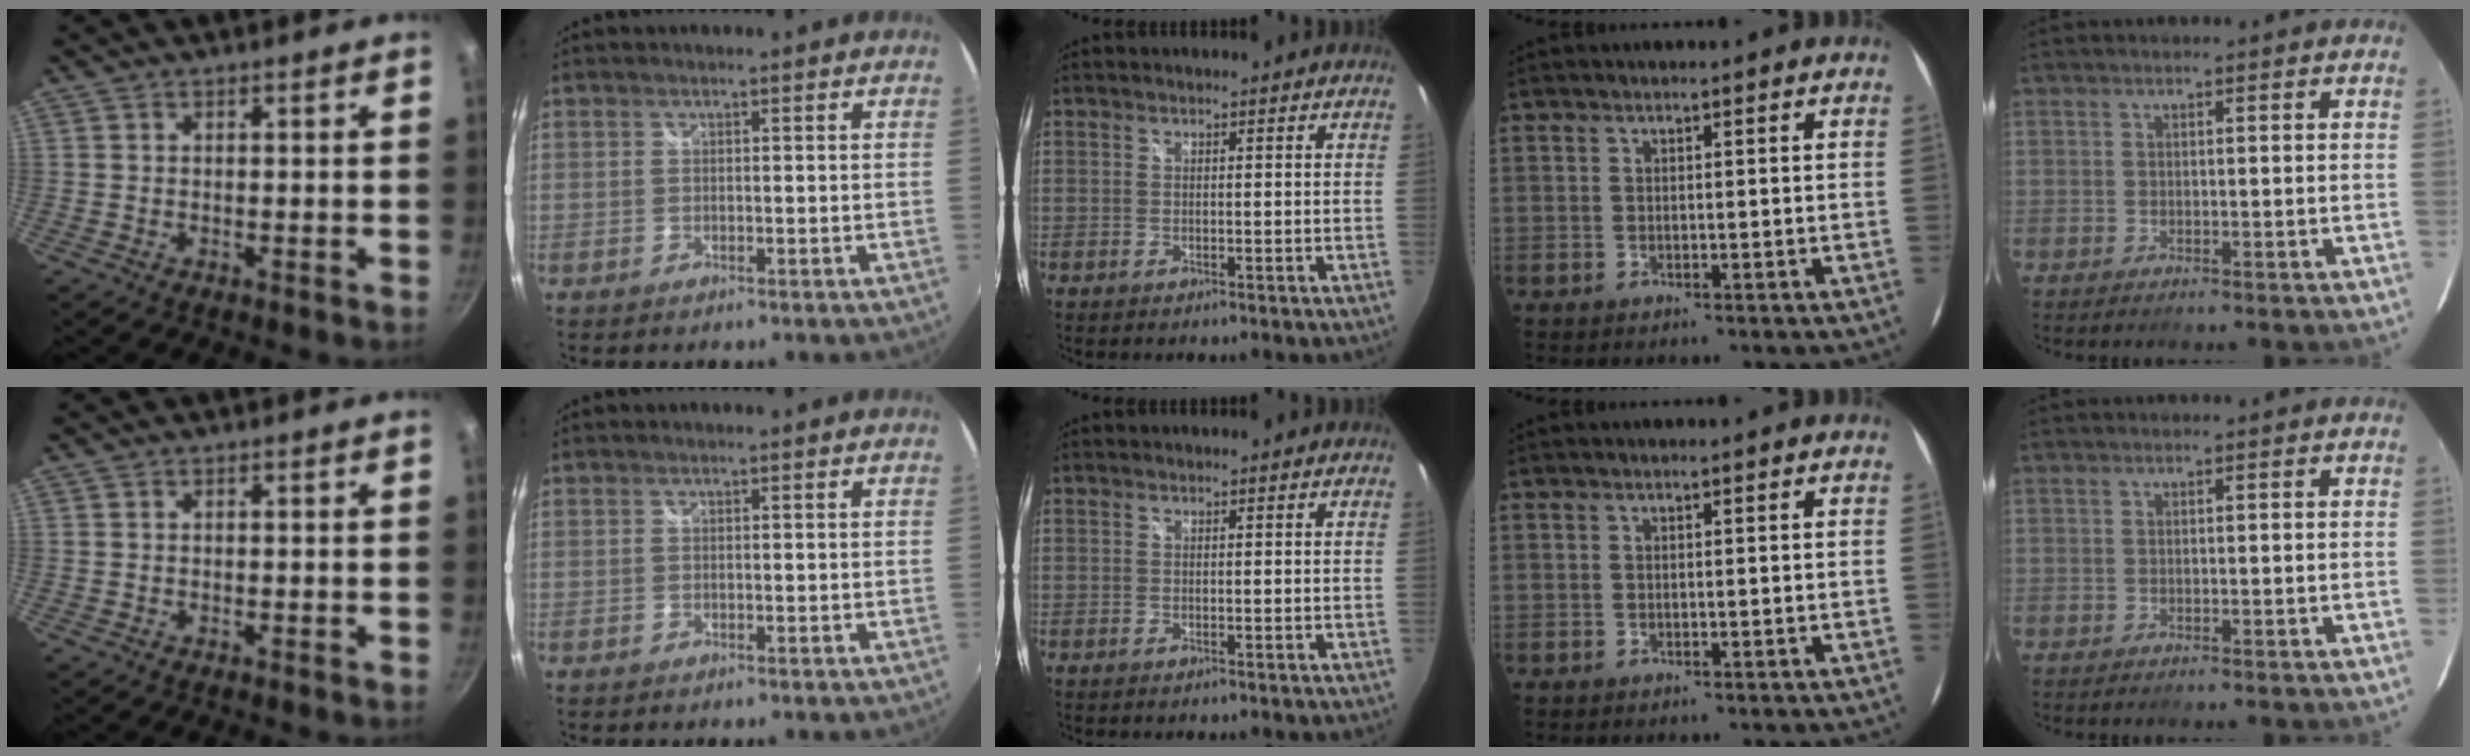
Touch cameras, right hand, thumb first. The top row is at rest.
{}